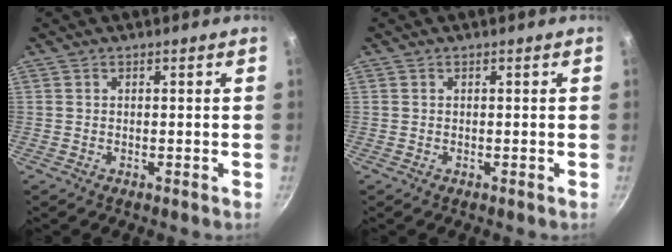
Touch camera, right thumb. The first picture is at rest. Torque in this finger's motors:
{"motor_torque": [-0.18, -0.18, 0.02, 0.02, 0.00]}